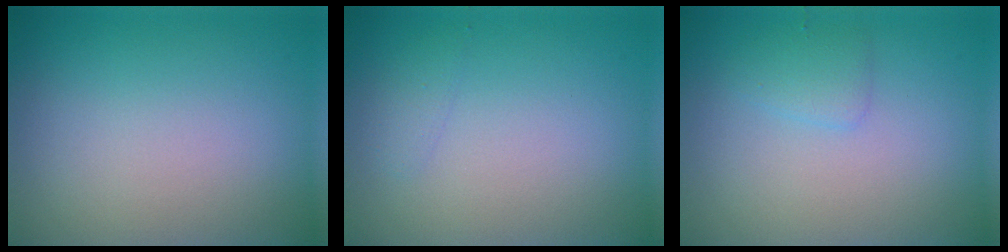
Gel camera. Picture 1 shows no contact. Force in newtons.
{"total": 0.8, "press": 0.8, "slide": 0.0}
{"total": 1.3, "press": 1.3, "slide": 0.0}